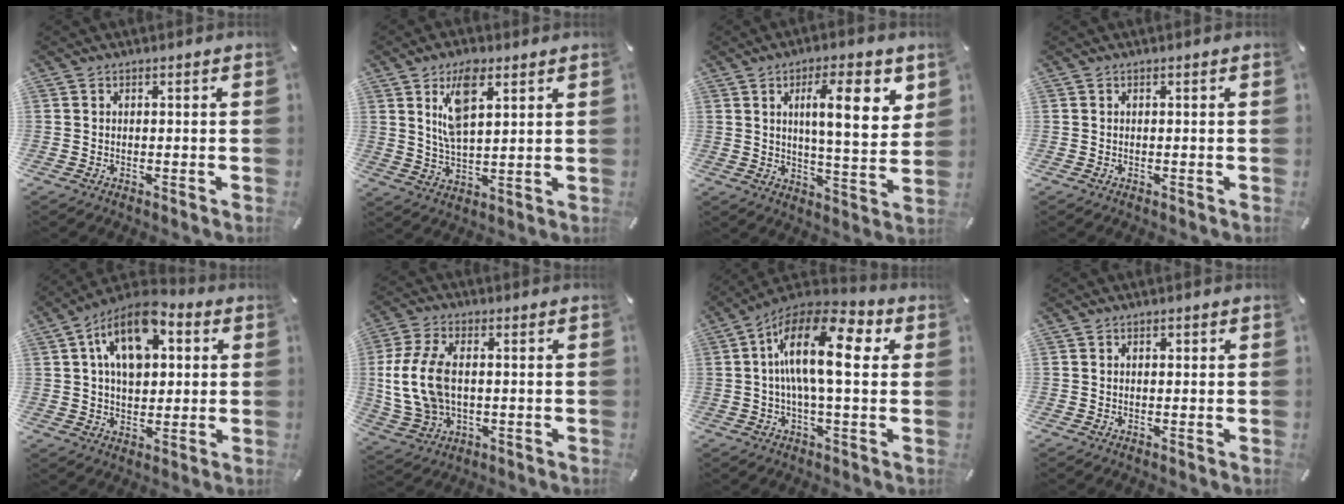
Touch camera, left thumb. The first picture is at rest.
{"total": 10.3, "force": [5.0, 4.6, 7.8], "torque": [-0.153, -0.002, 0.086]}
{"total": 13.3, "force": [5.1, 3.9, 11.6], "torque": [-0.180, -0.012, 0.079]}
{"total": 0.0}
{"total": 13.5, "force": [4.8, 8.8, 9.1], "torque": [-0.158, -0.011, 0.085]}
{"total": 11.5, "force": [0.2, 7.6, 8.6], "torque": [-0.200, 0.005, 0.006]}
{"total": 17.0, "force": [3.7, 6.5, 15.3], "torque": [-0.282, -0.014, 0.053]}
{"total": 0.8, "force": [0.2, 0.6, 0.4], "torque": [-0.007, 0.004, 0.003]}